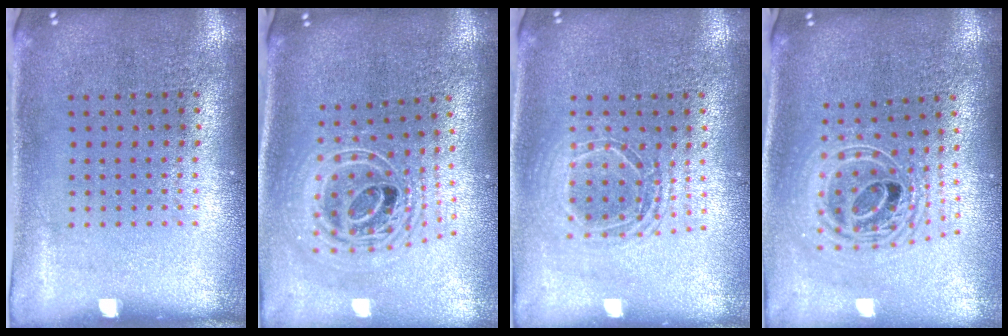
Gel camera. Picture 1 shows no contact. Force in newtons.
{"total": 2.5, "press": 1.8, "slide": 1.6}
{"total": 1.7, "press": 1.4, "slide": 0.9}
{"total": 2.3, "press": 1.8, "slide": 1.5}